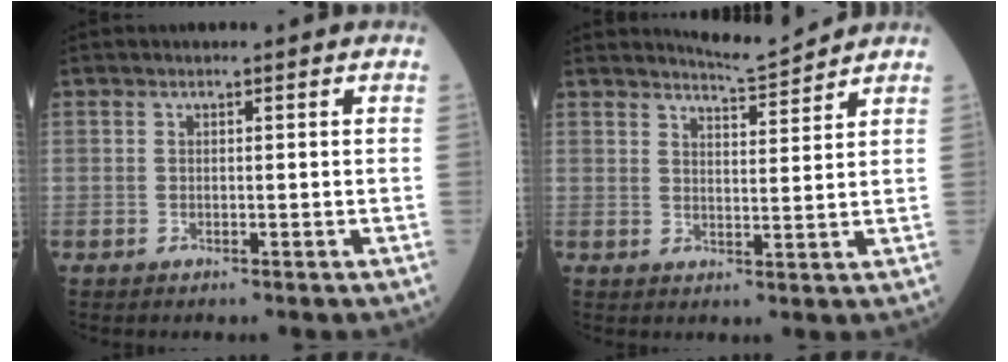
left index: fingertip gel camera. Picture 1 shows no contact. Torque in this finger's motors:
{"motor_torque": [-0.13, -0.15, -0.05, -0.01]}